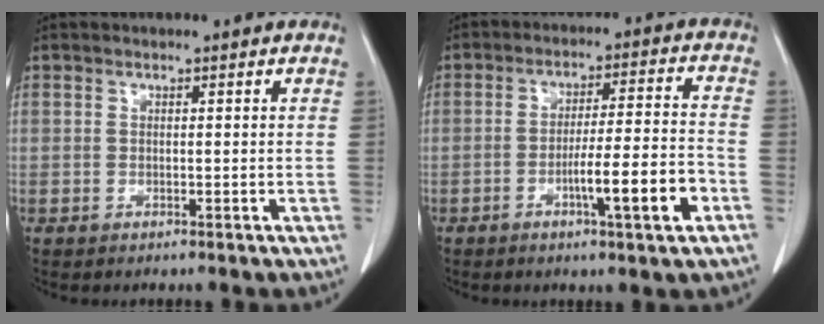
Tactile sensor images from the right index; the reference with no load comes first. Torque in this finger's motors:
{"motor_torque": [1.40, -0.66, 0.64, 0.13]}